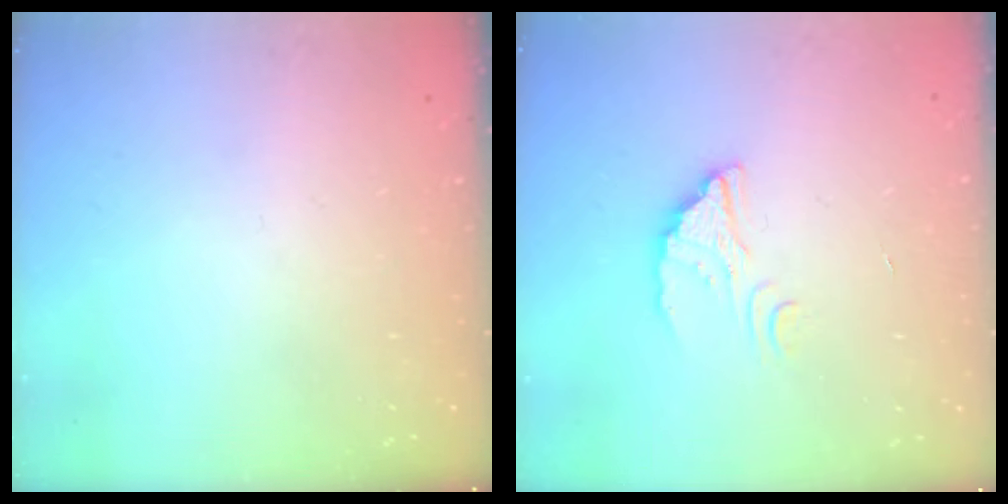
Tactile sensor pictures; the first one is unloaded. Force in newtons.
{"total": 2.9, "press": 2.9, "slide": 0.1}